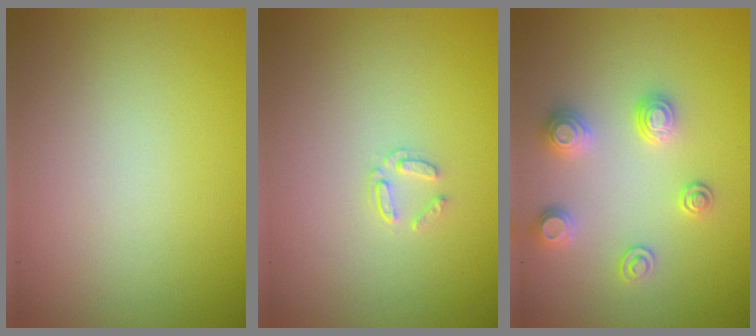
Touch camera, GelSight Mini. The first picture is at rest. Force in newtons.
{"total": 1.1, "press": 0.7, "slide": 0.9}
{"total": 2.7, "press": 2.6, "slide": 0.3}